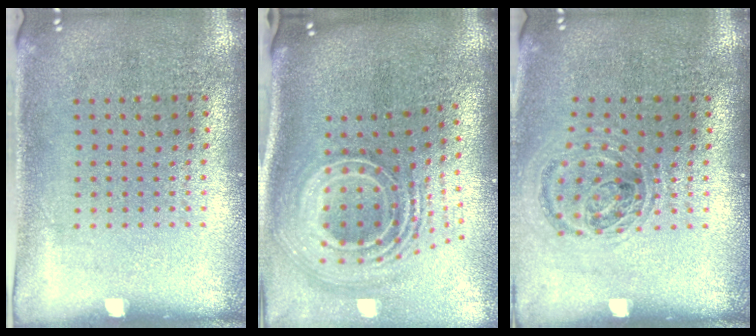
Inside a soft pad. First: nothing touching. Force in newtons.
{"total": 3.3, "press": 2.1, "slide": 2.5}
{"total": 0.9, "press": 0.9, "slide": 0.3}